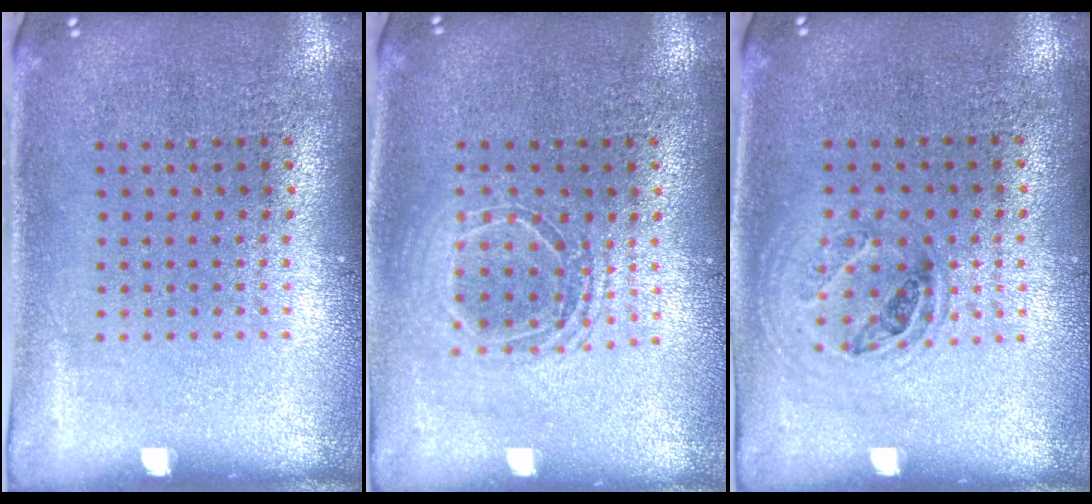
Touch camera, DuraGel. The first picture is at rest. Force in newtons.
{"total": 1.6, "press": 1.3, "slide": 0.8}
{"total": 1.1, "press": 1.0, "slide": 0.4}